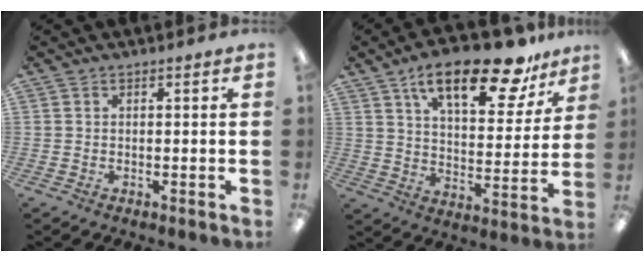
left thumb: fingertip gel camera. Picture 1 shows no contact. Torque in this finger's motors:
{"motor_torque": [0.35, 0.40, 1.35, -1.42, 0.32]}